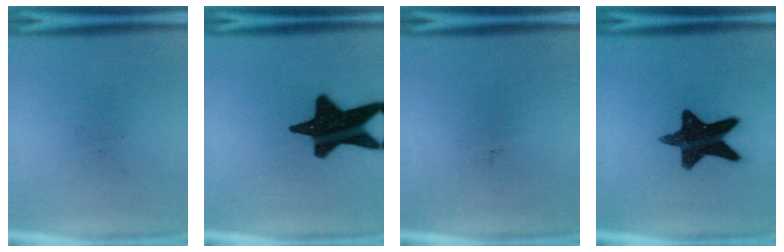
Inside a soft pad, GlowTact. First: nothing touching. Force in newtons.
{"total": 19.6}
{"total": 0.0}
{"total": 14.9}